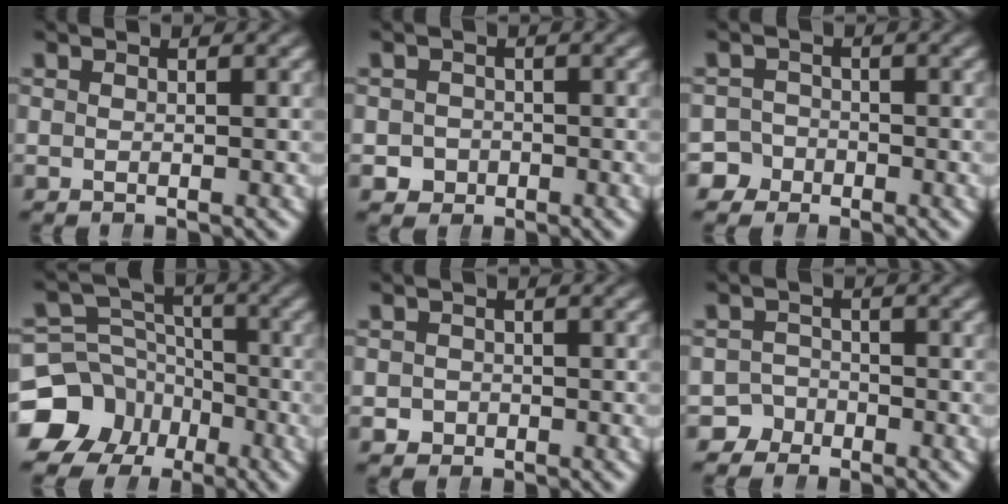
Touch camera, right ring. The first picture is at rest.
{"total": 3.2, "force": [-1.4, 2.8, 0.5], "torque": [-0.015, -0.018, -0.019]}
{"total": 4.6, "force": [-2.6, 3.8, 0.4], "torque": [-0.012, -0.018, -0.046]}
{"total": 13.3, "force": [-4.1, 11.7, 4.9], "torque": [-0.082, -0.049, -0.070]}
{"total": 2.1, "force": [-1.0, 1.8, 0.1], "torque": [-0.010, -0.016, -0.011]}
{"total": 4.4, "force": [-3.0, 3.3, 0.1], "torque": [-0.002, -0.012, -0.054]}